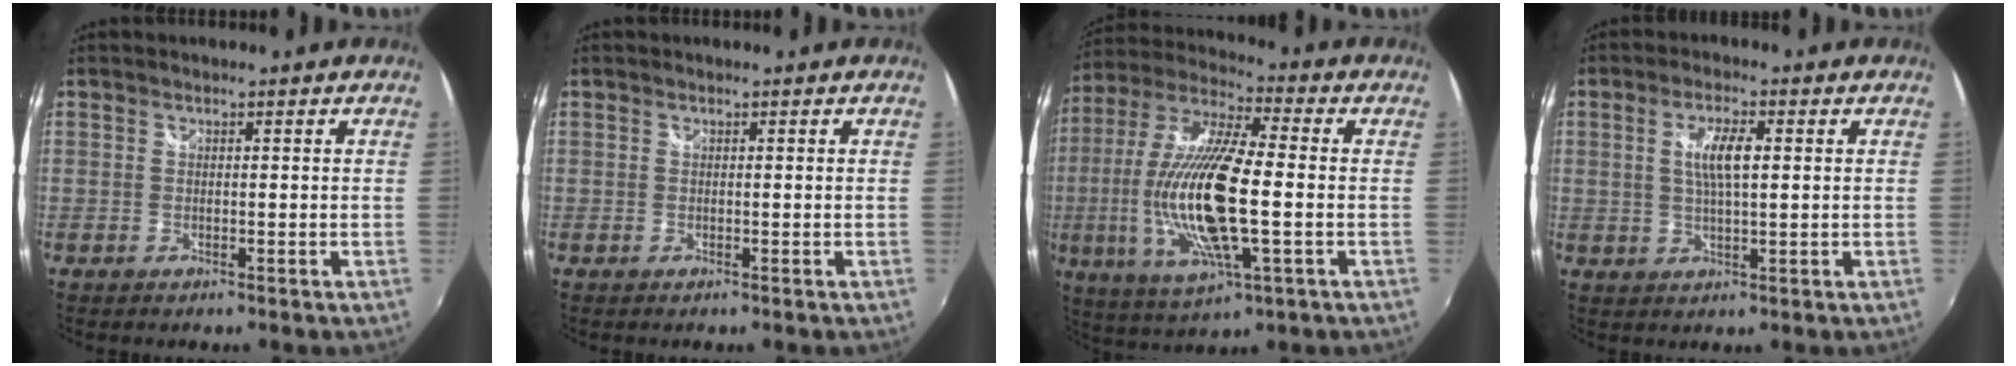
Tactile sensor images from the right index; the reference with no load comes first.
{"total": 0.0}
{"total": 21.2, "force": [-2.6, 5.9, 20.2], "torque": [-0.394, -0.017, -0.049]}
{"total": 5.7, "force": [1.1, 1.6, 5.3], "torque": [-0.100, 0.002, 0.021]}